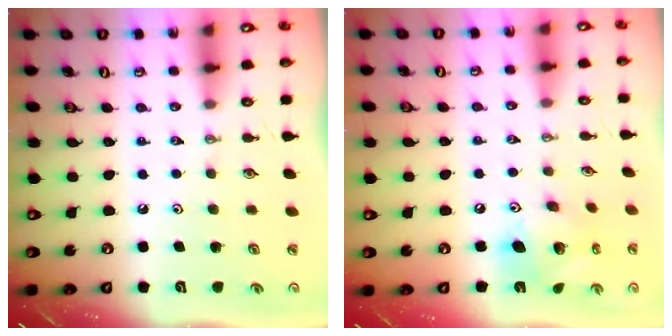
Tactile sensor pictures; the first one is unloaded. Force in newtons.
{"total": 13.5, "press": 13.4, "slide": 1.2}